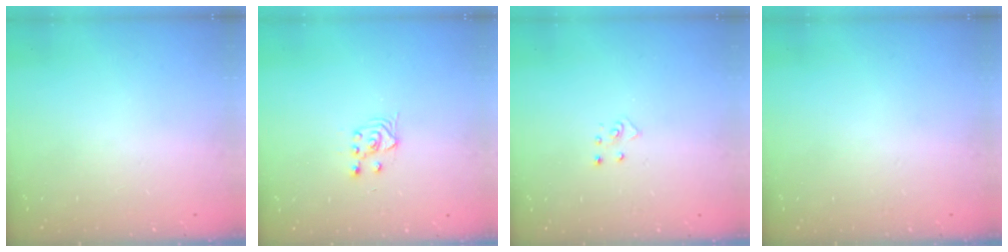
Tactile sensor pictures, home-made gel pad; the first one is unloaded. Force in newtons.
{"total": 3.8, "press": 3.6, "slide": 1.4}
{"total": 4.1, "press": 4.1, "slide": 0.4}
{"total": 0.0}